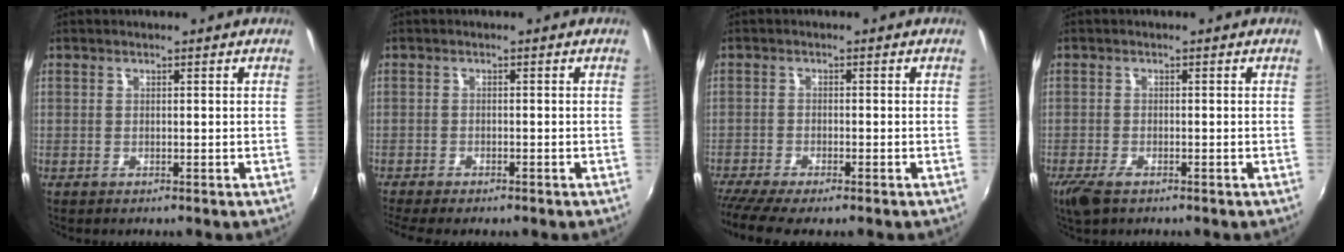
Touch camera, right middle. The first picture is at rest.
{"total": 5.0, "force": [-4.1, 0.9, 2.7], "torque": [-0.066, -0.024, -0.068]}
{"total": 6.1, "force": [-5.1, 0.4, 3.4], "torque": [-0.085, -0.031, -0.089]}
{"total": 4.0, "force": [-2.7, 1.5, 2.6], "torque": [-0.064, -0.014, -0.051]}